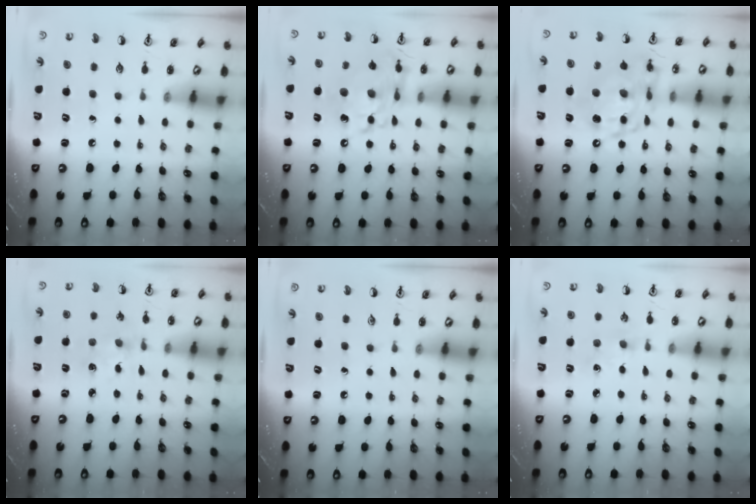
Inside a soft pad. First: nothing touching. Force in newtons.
{"total": 12.1, "press": 12.0, "slide": 1.3}
{"total": 13.5, "press": 13.5, "slide": 1.1}
{"total": 2.0, "press": 2.0, "slide": 0.3}
{"total": 0.0}
{"total": 2.4, "press": 2.3, "slide": 0.4}